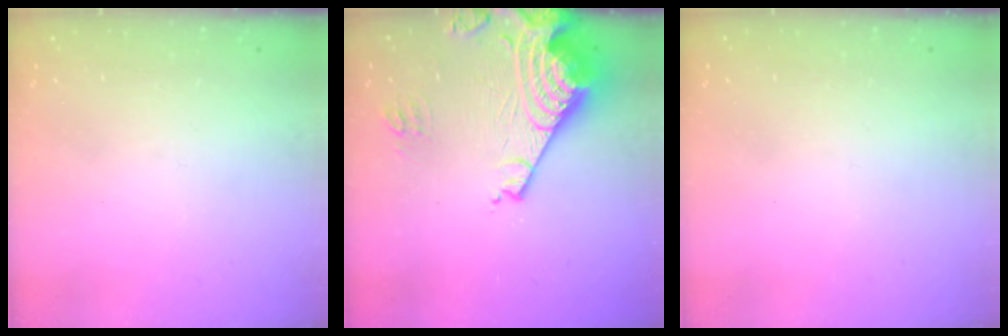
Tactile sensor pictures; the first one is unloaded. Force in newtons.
{"total": 18.8, "press": 18.7, "slide": 2.2}
{"total": 0.0}